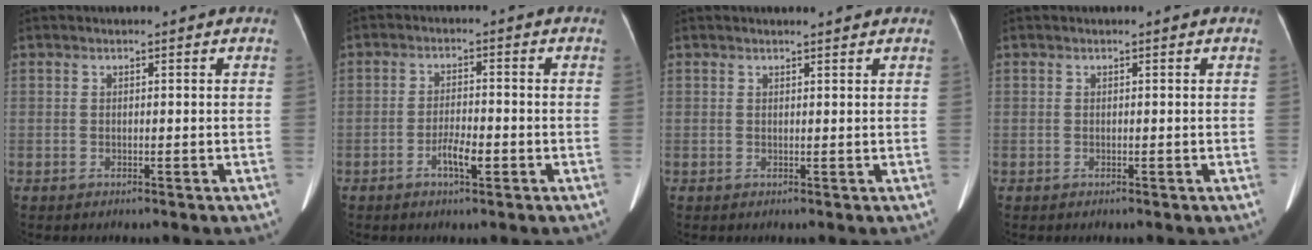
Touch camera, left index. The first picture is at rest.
{"total": 3.8, "force": [-1.8, 1.0, 3.3], "torque": [-0.061, 0.002, -0.030]}
{"total": 1.7, "force": [1.6, 0.2, 0.4], "torque": [-0.012, 0.002, 0.024]}
{"total": 0.0}